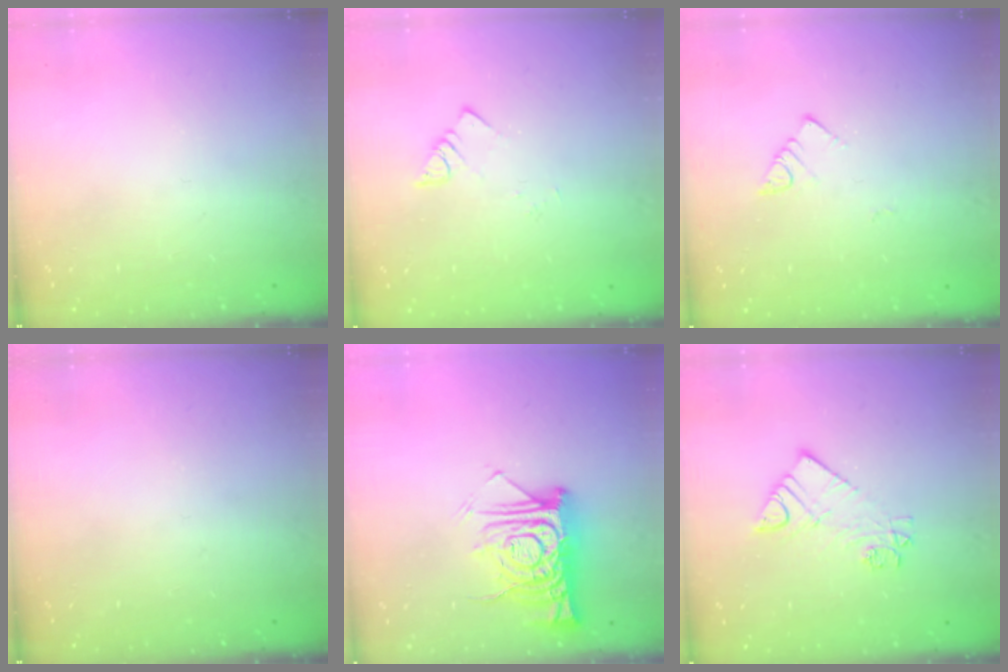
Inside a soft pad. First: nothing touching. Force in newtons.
{"total": 1.9, "press": 1.9, "slide": 0.1}
{"total": 3.0, "press": 3.0, "slide": 0.2}
{"total": 0.0}
{"total": 14.7, "press": 14.6, "slide": 1.8}
{"total": 9.3, "press": 9.3, "slide": 0.7}